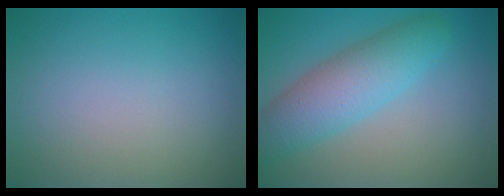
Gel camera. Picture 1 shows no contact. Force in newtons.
{"total": 5.6, "press": 5.6, "slide": 0.3}